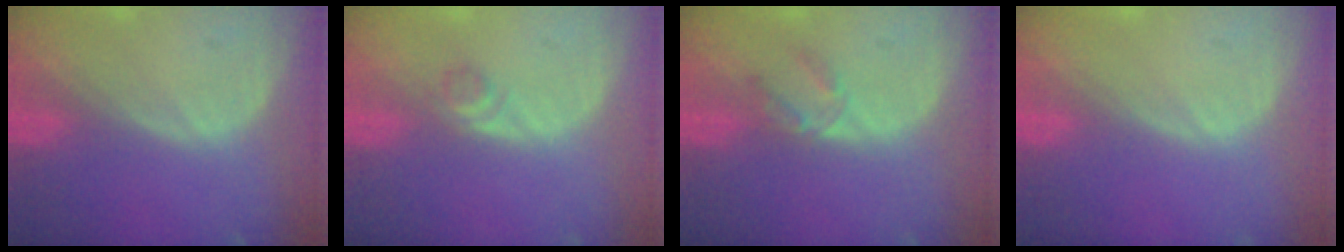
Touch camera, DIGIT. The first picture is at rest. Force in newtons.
{"total": 1.8, "press": 1.5, "slide": 0.9}
{"total": 2.7, "press": 2.5, "slide": 1.0}
{"total": 0.0}